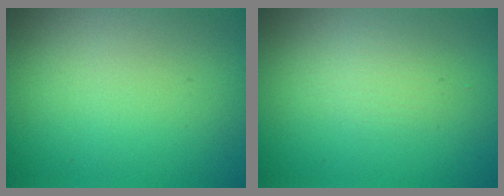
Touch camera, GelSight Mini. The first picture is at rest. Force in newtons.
{"total": 1.4, "press": 1.4, "slide": 0.1}